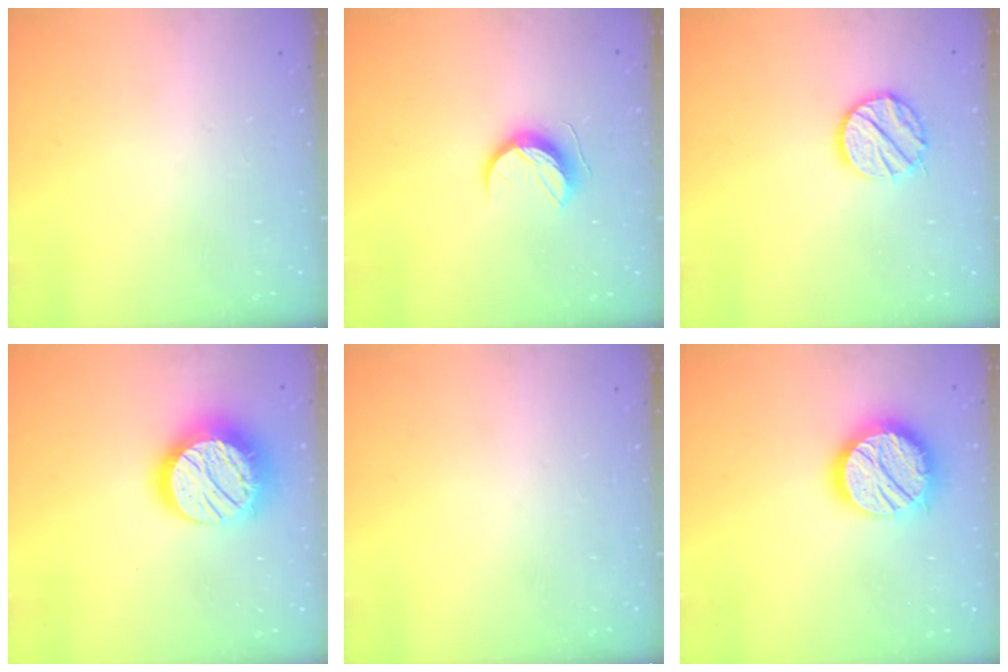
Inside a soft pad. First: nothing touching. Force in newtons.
{"total": 9.4, "press": 9.4, "slide": 0.6}
{"total": 11.5, "press": 11.4, "slide": 1.0}
{"total": 19.6, "press": 19.6, "slide": 1.3}
{"total": 0.0}
{"total": 18.4, "press": 18.3, "slide": 1.7}